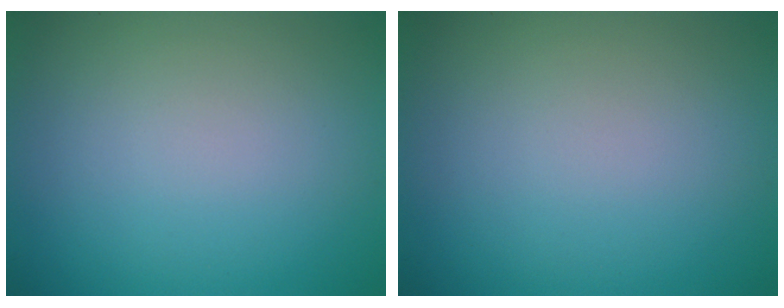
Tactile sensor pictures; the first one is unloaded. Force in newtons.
{"total": 0.0}